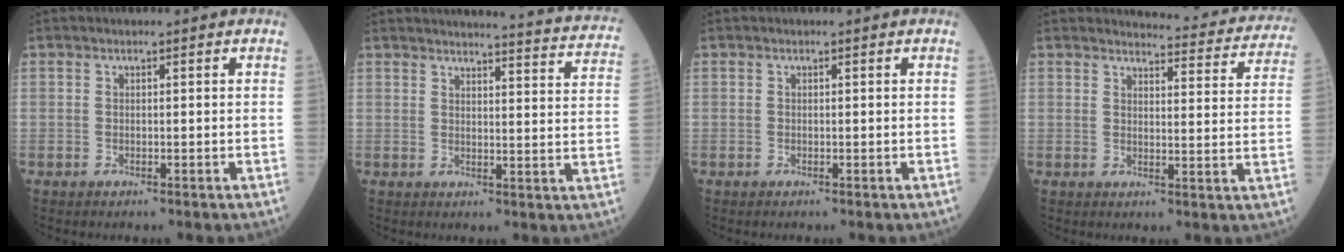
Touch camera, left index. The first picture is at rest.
{"total": 16.0, "force": [15.5, 0.4, 3.7], "torque": [-0.037, -0.076, 0.155]}
{"total": 0.0}
{"total": 13.9, "force": [13.7, 1.9, 1.9], "torque": [0.004, -0.061, 0.125]}